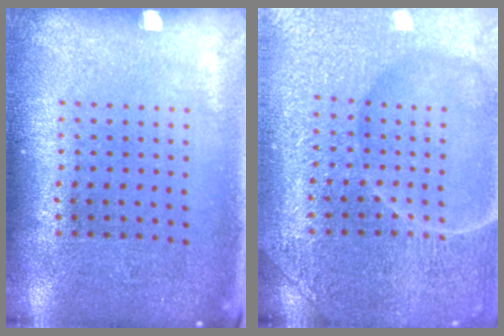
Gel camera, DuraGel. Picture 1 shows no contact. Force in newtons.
{"total": 5.6, "press": 5.6, "slide": 0.6}